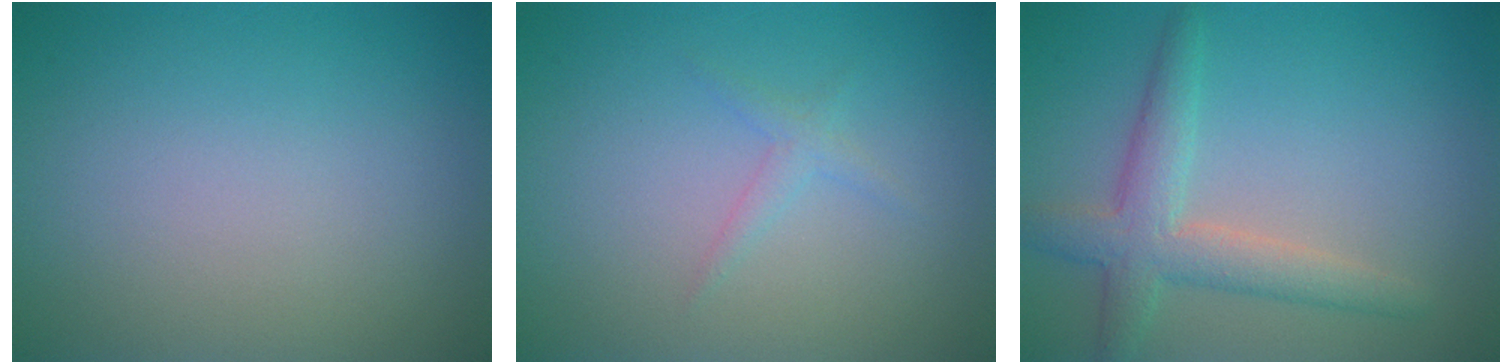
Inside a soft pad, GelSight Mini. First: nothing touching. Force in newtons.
{"total": 1.1, "press": 1.1, "slide": 0.0}
{"total": 4.0, "press": 4.0, "slide": 0.3}